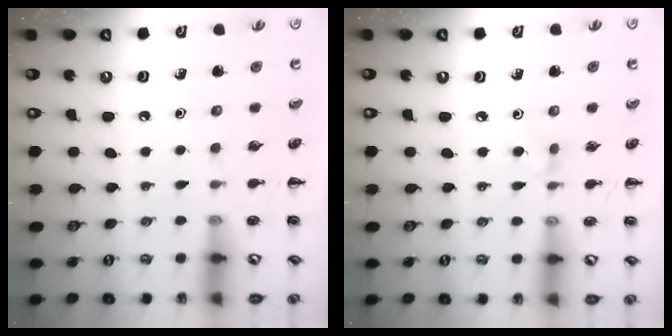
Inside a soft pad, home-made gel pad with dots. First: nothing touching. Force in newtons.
{"total": 3.6, "press": 3.4, "slide": 1.3}